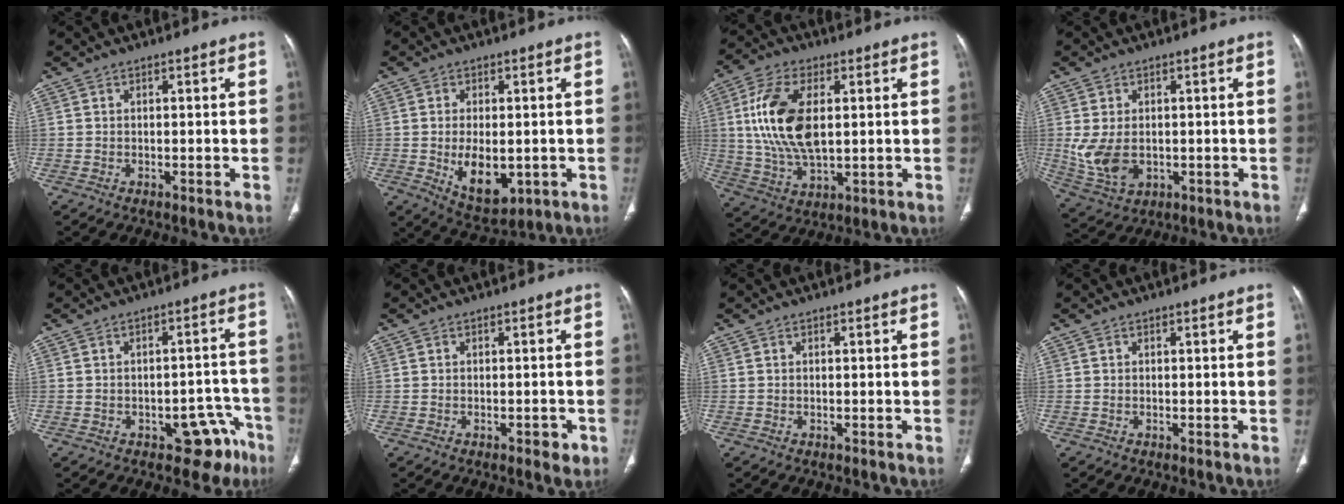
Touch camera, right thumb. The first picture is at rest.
{"total": 9.5, "force": [-1.6, 5.3, 7.6], "torque": [-0.108, -0.012, -0.010]}
{"total": 15.3, "force": [2.5, 8.1, 12.7], "torque": [-0.253, -0.004, 0.052]}
{"total": 8.2, "force": [-0.3, 5.6, 6.1], "torque": [-0.118, -0.008, 0.012]}
{"total": 8.6, "force": [-4.9, 5.1, 4.8], "torque": [-0.015, 0.042, -0.056]}
{"total": 2.2, "force": [-1.0, 1.1, 1.6], "torque": [-0.013, 0.002, -0.011]}
{"total": 0.0}
{"total": 0.0}